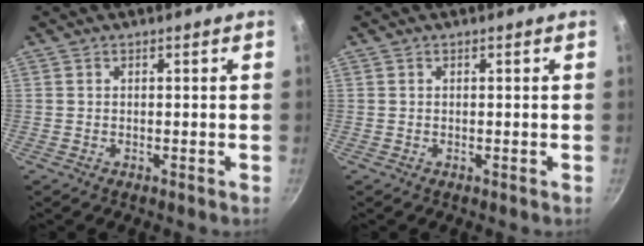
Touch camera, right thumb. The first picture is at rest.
{"total": 0.0}